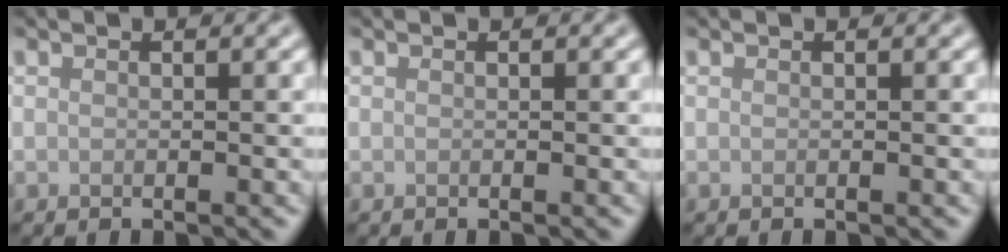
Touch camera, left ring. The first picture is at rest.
{"total": 0.0}
{"total": 0.0}